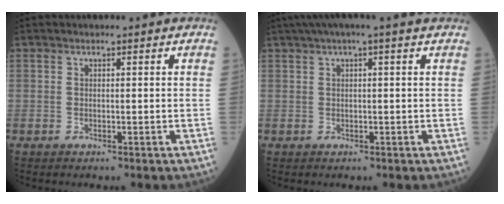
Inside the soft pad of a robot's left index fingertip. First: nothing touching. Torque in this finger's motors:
{"motor_torque": [0.19, -0.36, 0.14, 0.07]}